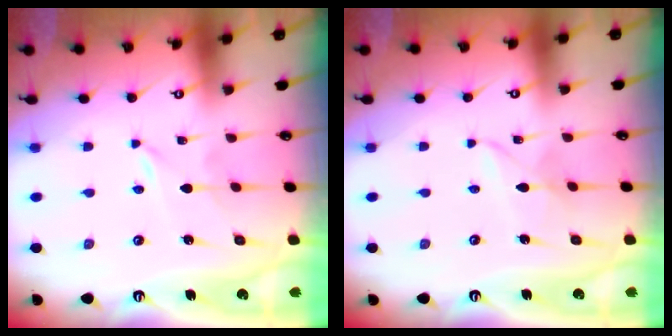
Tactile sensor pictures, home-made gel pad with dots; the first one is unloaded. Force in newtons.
{"total": 3.6, "press": 3.6, "slide": 0.2}